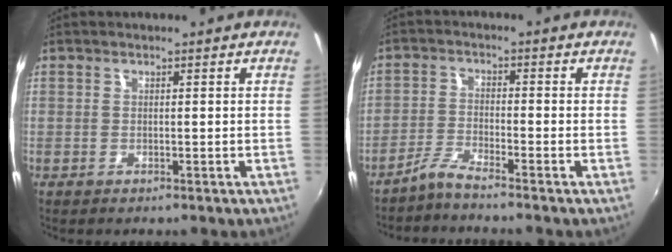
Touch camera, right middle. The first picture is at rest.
{"total": 3.2, "force": [-2.9, -0.8, 0.9], "torque": [-0.036, 0.000, -0.061]}